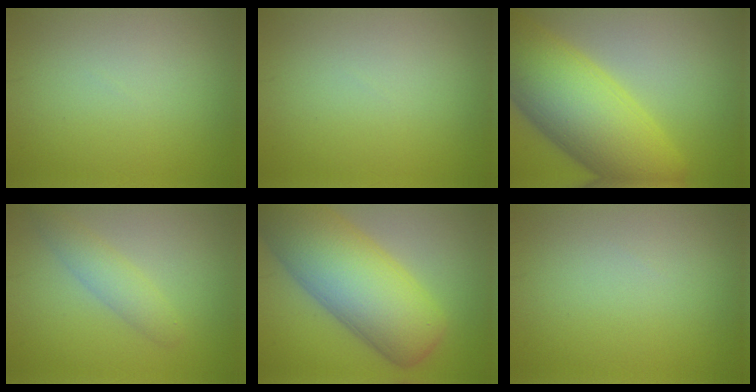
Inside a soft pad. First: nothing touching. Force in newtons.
{"total": 0.0}
{"total": 12.3, "press": 12.3, "slide": 0.5}
{"total": 2.4, "press": 2.4, "slide": 0.1}
{"total": 12.4, "press": 12.4, "slide": 0.4}
{"total": 0.0}